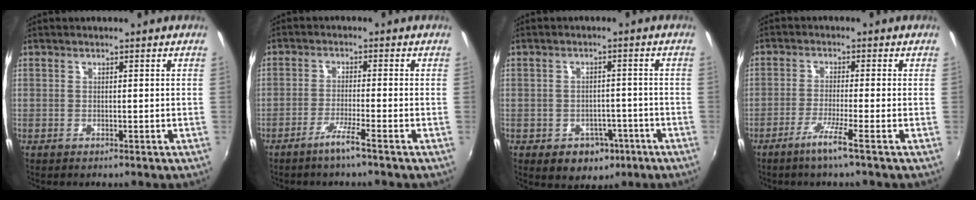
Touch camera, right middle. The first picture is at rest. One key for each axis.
{"total": 3.8, "fx": -2.7, "fy": -0.8, "fz": 2.5, "tx": -0.060, "ty": -0.004, "tz": -0.052}
{"total": 7.0, "fx": -3.4, "fy": 5.5, "fz": 2.8, "tx": -0.065, "ty": 0.004, "tz": -0.027}
{"total": 4.5, "fx": -2.8, "fy": -1.2, "fz": 3.3, "tx": -0.079, "ty": -0.009, "tz": -0.055}